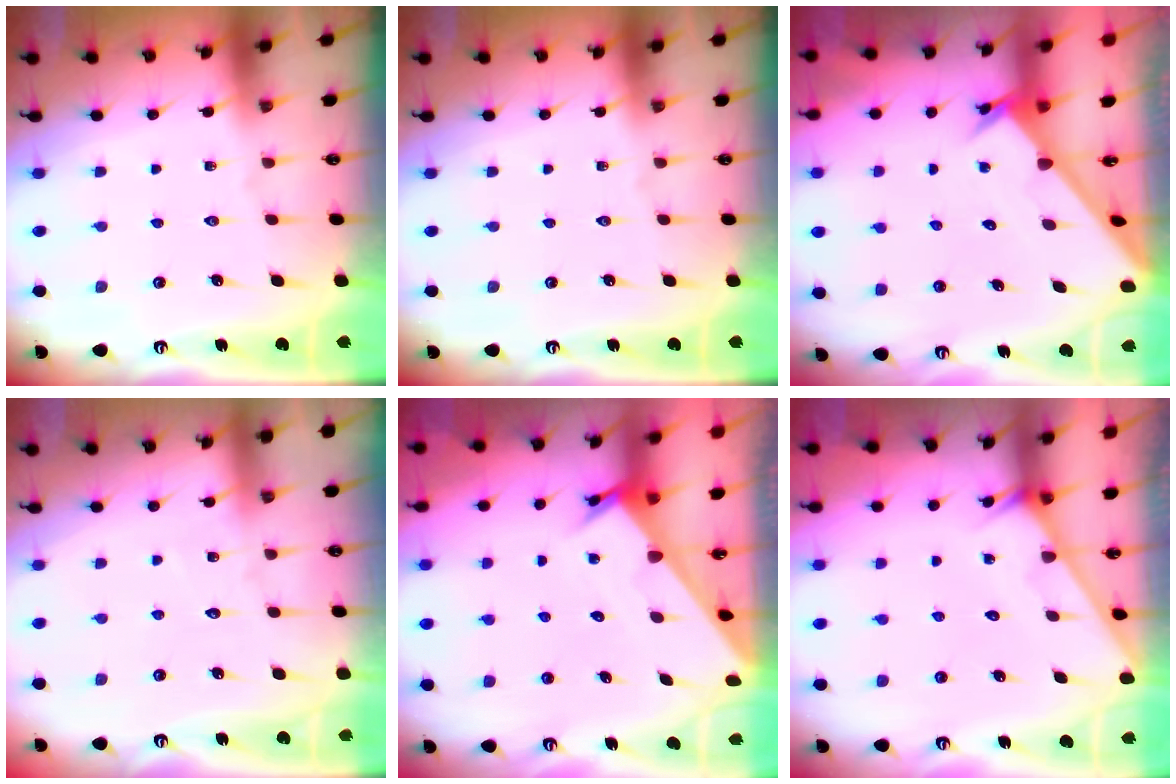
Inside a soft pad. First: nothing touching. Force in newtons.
{"total": 0.0}
{"total": 2.4, "press": 2.4, "slide": 0.2}
{"total": 2.8, "press": 2.8, "slide": 0.3}
{"total": 2.3, "press": 2.3, "slide": 0.0}
{"total": 2.2, "press": 2.2, "slide": 0.2}